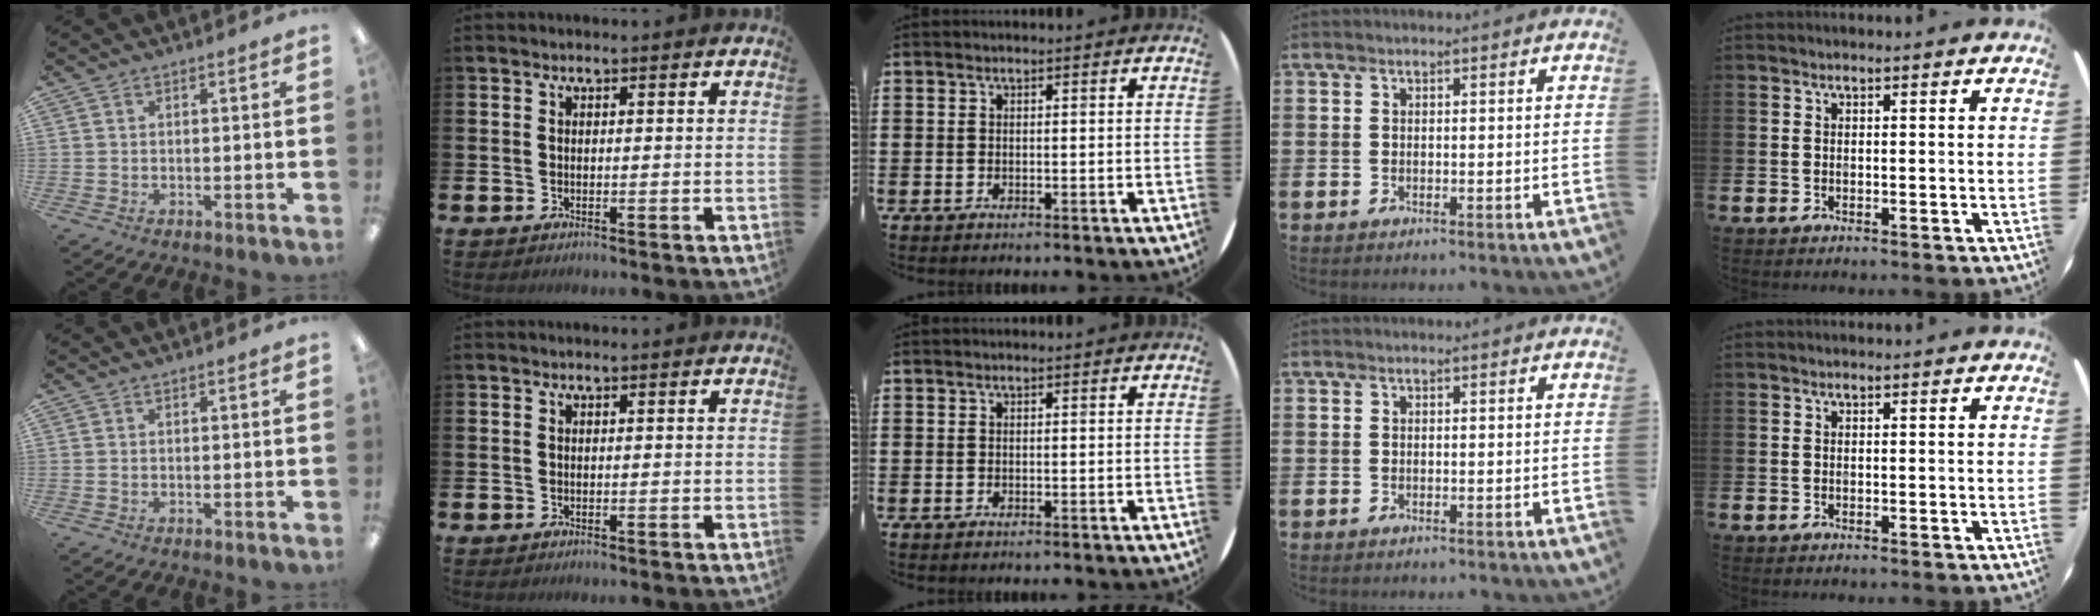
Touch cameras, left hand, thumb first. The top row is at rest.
{}